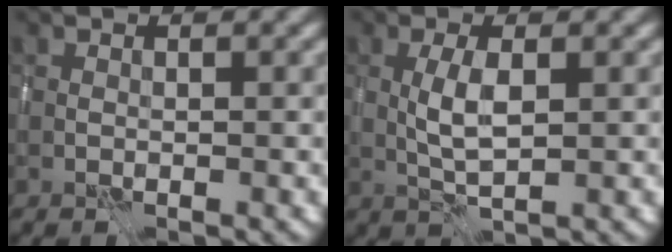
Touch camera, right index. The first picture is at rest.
{"total": 2.7, "force": [-0.1, 0.8, 2.6], "torque": [-0.053, 0.003, -0.002]}